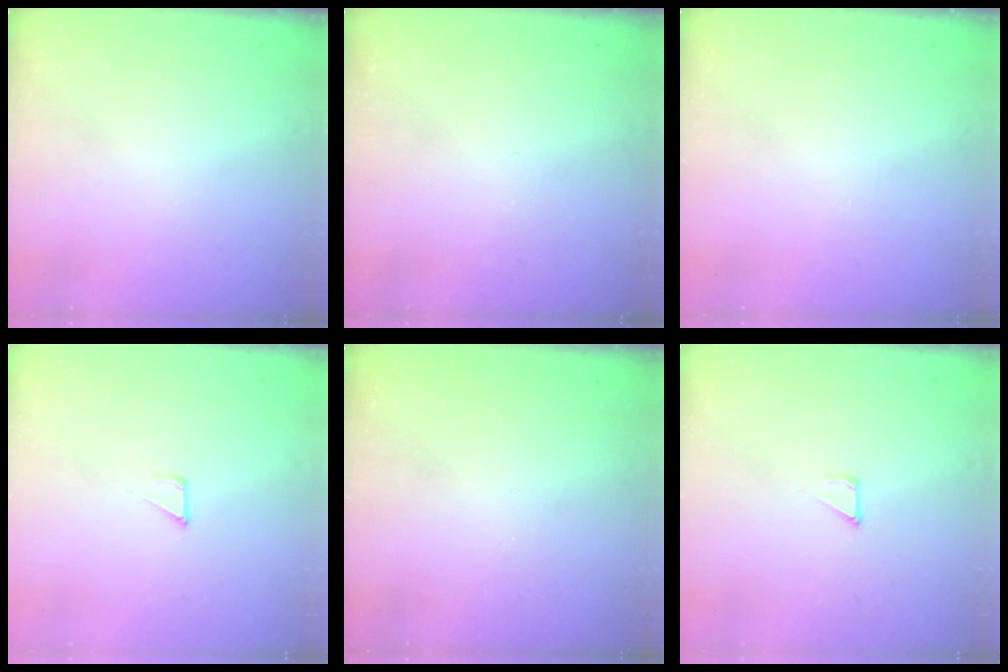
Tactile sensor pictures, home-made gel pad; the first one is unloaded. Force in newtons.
{"total": 0.0}
{"total": 0.0}
{"total": 1.3, "press": 1.3, "slide": 0.0}
{"total": 0.0}
{"total": 1.3, "press": 1.3, "slide": 0.0}